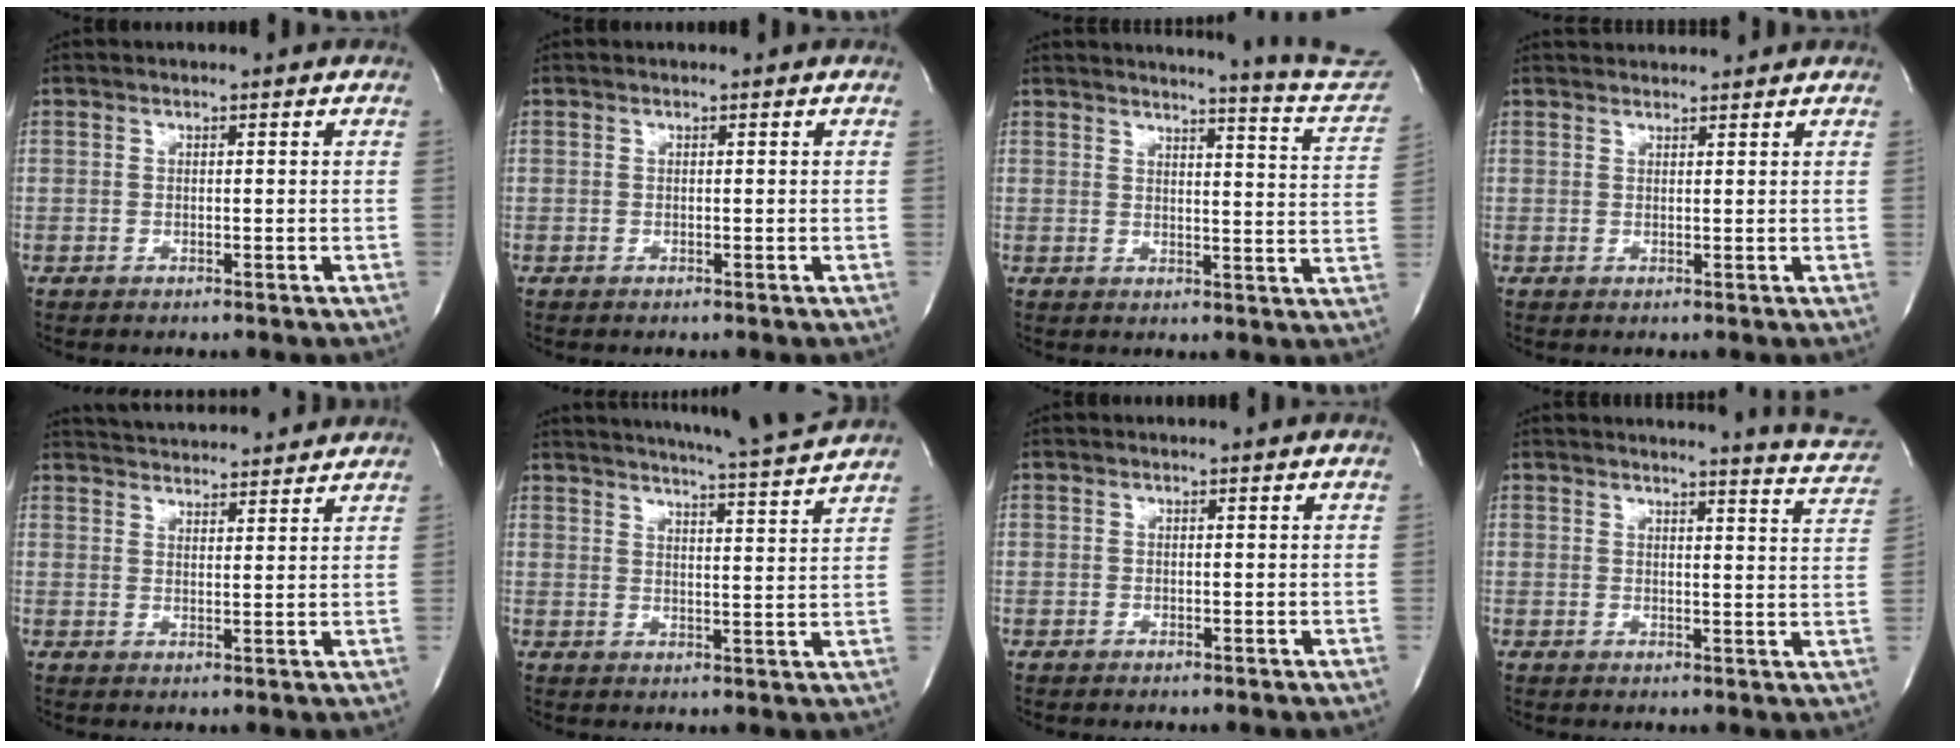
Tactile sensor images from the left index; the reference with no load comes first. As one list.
[{"total": 0.0}, {"total": 14.8, "force": [14.4, -1.2, 3.1], "torque": [-0.042, -0.108, 0.145]}, {"total": 4.1, "force": [4.1, 0.3, 0.5], "torque": [-0.011, 0.027, 0.056]}, {"total": 12.9, "force": [12.2, 1.6, 3.7], "torque": [-0.063, 0.022, 0.172]}, {"total": 13.4, "force": [12.5, -1.6, 4.5], "torque": [-0.085, -0.037, 0.164]}, {"total": 0.0}, {"total": 9.7, "force": [9.5, -0.3, 1.9], "torque": [-0.019, -0.058, 0.087]}]